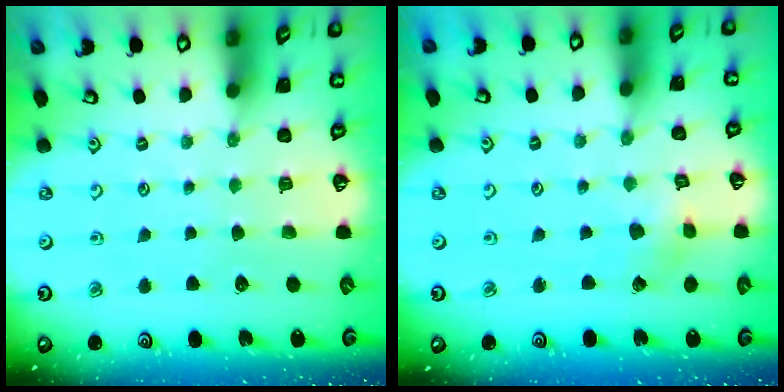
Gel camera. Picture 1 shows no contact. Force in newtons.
{"total": 2.4, "press": 2.4, "slide": 0.2}